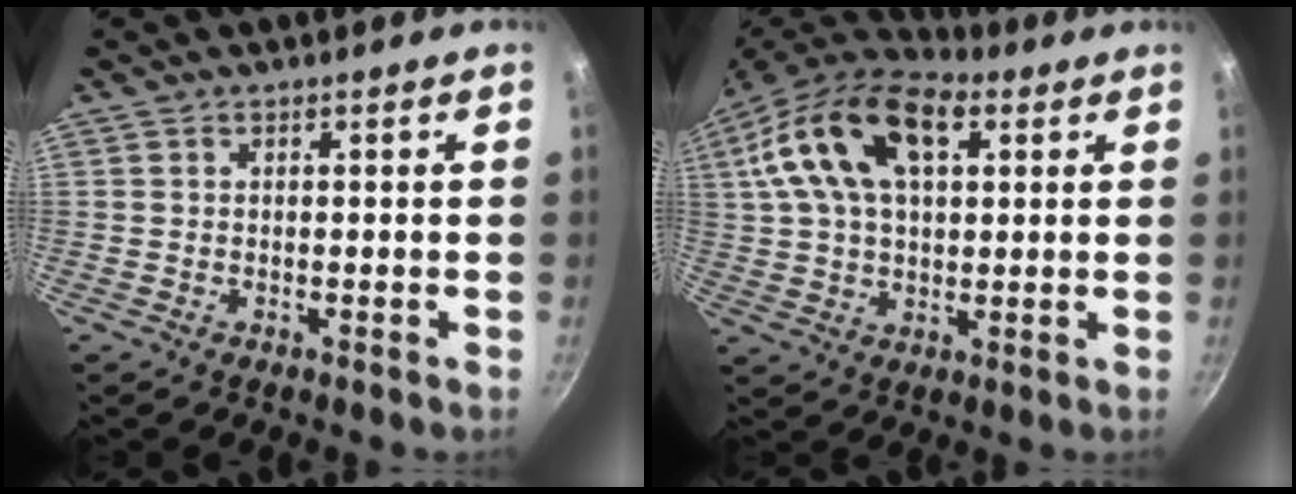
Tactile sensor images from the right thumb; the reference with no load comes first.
{"total": 19.8, "force": [6.3, 11.6, 14.7], "torque": [-0.258, 0.012, 0.099]}